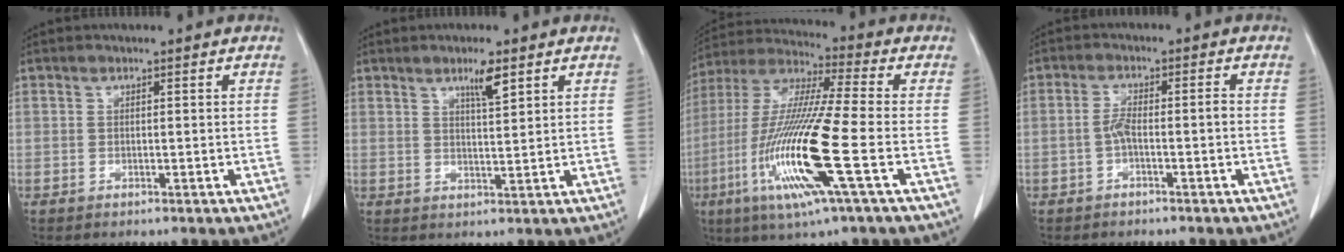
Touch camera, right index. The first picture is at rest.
{"total": 3.6, "force": [2.4, 0.2, 2.7], "torque": [-0.049, -0.004, 0.041]}
{"total": 17.9, "force": [-5.4, 0.0, 17.1], "torque": [-0.358, -0.021, -0.108]}
{"total": 2.9, "force": [-1.0, 0.5, 2.7], "torque": [-0.050, 0.008, -0.018]}